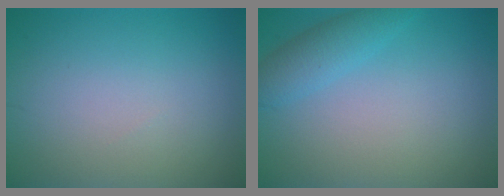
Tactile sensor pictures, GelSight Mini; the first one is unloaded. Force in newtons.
{"total": 2.6, "press": 2.6, "slide": 0.2}